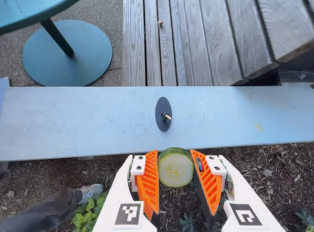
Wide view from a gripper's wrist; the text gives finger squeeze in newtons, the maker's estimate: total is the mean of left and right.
{"total": 10.5, "left": 10.6, "right": 10.5}